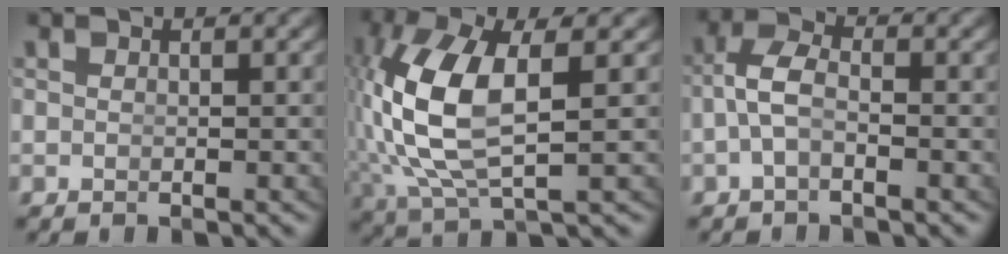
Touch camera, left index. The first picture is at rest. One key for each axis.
{"total": 8.1, "fx": 0.8, "fy": 3.6, "fz": 7.2, "tx": -0.180, "ty": -0.023, "tz": 0.037}
{"total": 2.7, "fx": -0.7, "fy": 1.4, "fz": 2.2, "tx": -0.049, "ty": -0.008, "tz": -0.011}